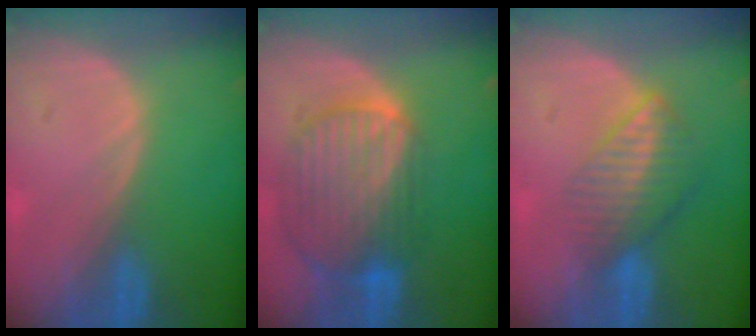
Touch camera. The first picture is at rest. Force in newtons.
{"total": 10.4, "press": 8.7, "slide": 5.6}
{"total": 6.7, "press": 5.7, "slide": 3.5}